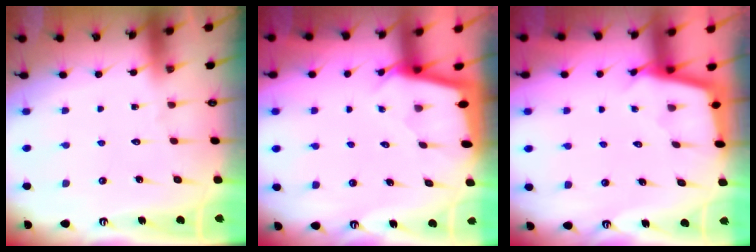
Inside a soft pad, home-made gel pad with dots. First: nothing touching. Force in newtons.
{"total": 2.1, "press": 2.1, "slide": 0.1}
{"total": 2.3, "press": 2.3, "slide": 0.2}